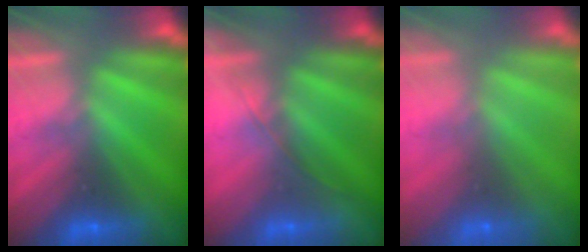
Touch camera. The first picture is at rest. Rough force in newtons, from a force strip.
{"total": 1.5}
{"total": 8.6}